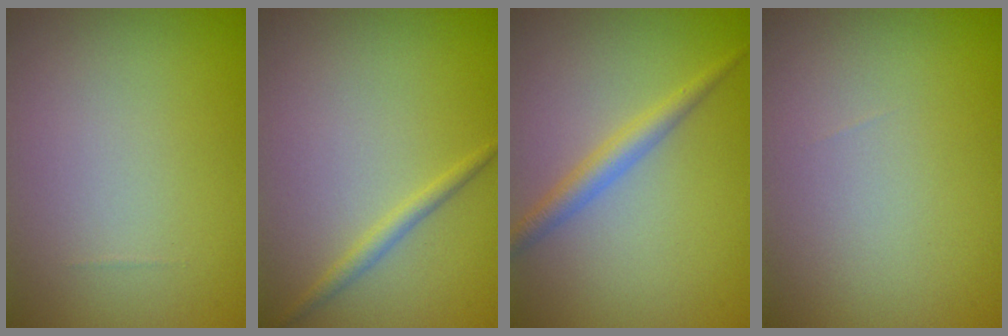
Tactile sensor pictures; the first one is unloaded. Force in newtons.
{"total": 1.3, "press": 1.3, "slide": 0.0}
{"total": 2.3, "press": 2.3, "slide": 0.1}
{"total": 0.0}